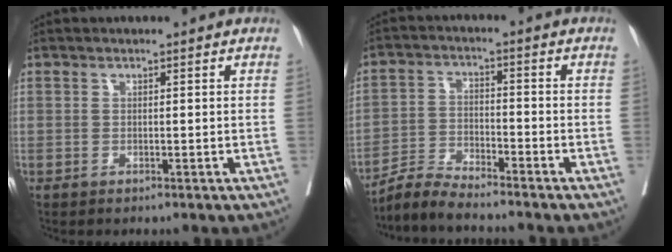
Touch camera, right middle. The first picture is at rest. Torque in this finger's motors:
{"motor_torque": [0.06, -0.07, 0.05, 0.02]}